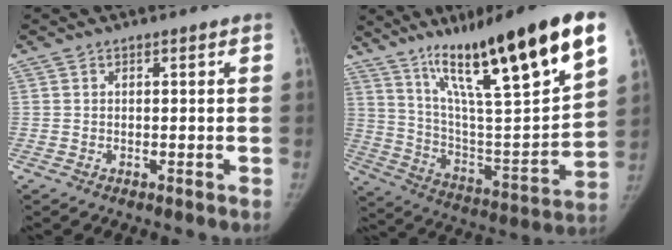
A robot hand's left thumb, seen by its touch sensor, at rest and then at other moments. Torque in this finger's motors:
{"motor_torque": [0.70, 0.35, 2.14, -0.63, 0.18]}